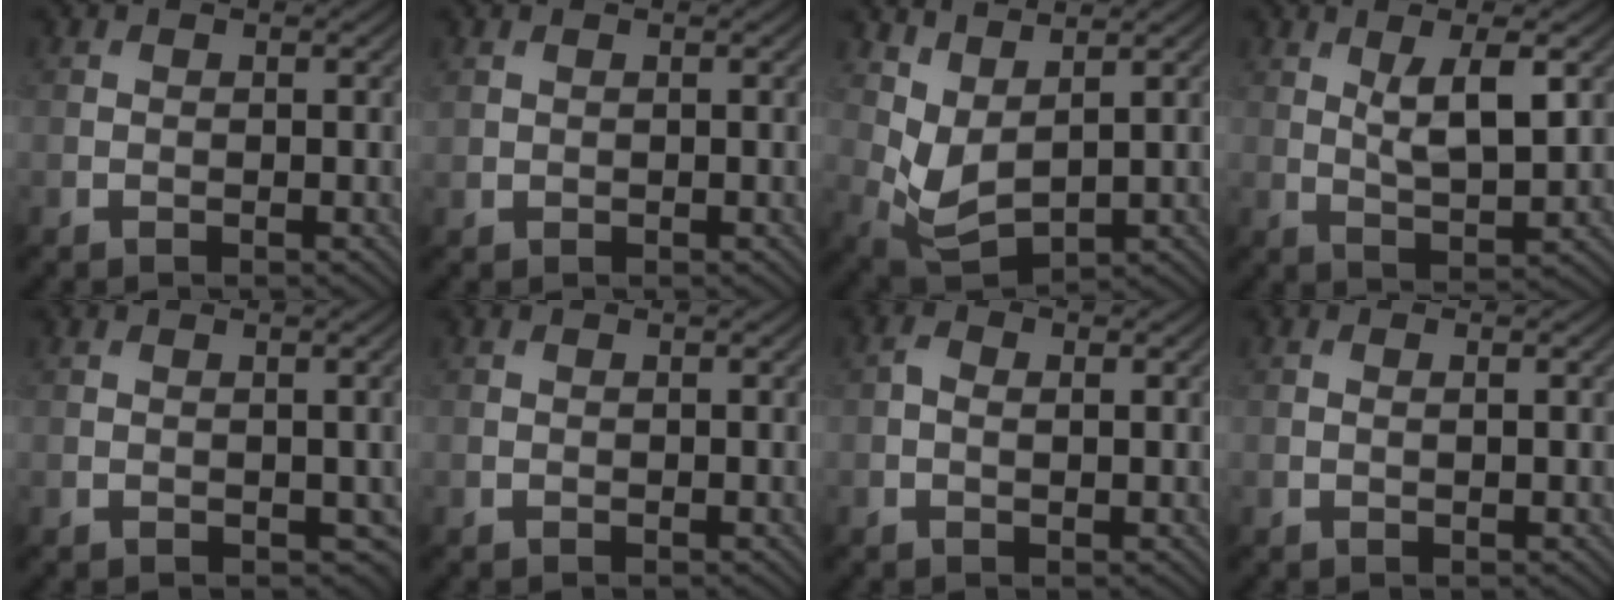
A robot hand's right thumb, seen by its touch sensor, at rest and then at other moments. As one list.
[{"total": 0.7, "force": [0.6, 0.4, 0.2], "torque": [-0.011, 0.000, 0.015]}, {"total": 5.4, "force": [2.8, 2.5, 3.8], "torque": [-0.104, -0.007, 0.061]}, {"total": 5.9, "force": [2.0, 1.6, 5.3], "torque": [-0.099, -0.003, 0.040]}, {"total": 1.7, "force": [0.0, 1.2, 1.2], "torque": [-0.021, -0.007, 0.007]}, {"total": 0.0}, {"total": 1.6, "force": [0.1, 0.7, 1.4], "torque": [-0.026, 0.002, -0.002]}, {"total": 0.6, "force": [0.1, 0.0, 0.6], "torque": [-0.011, 0.002, 0.002]}]